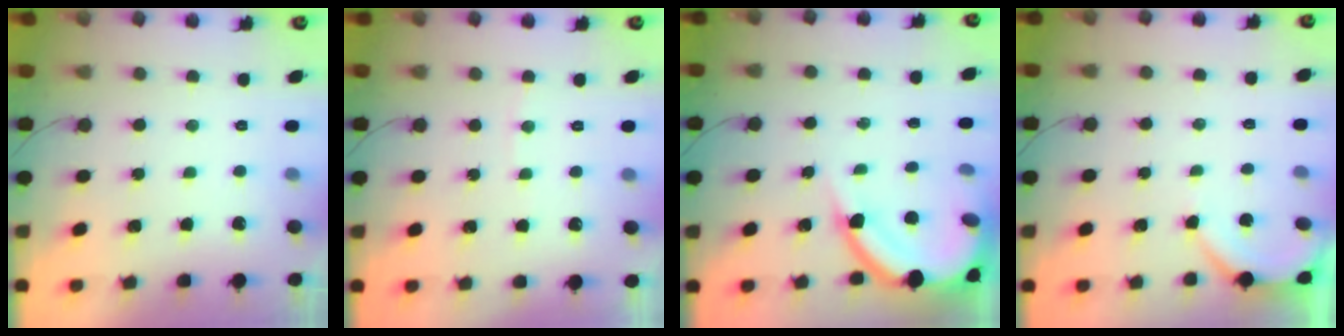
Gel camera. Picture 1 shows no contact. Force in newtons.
{"total": 2.5, "press": 2.5, "slide": 0.3}
{"total": 11.0, "press": 11.0, "slide": 1.0}
{"total": 3.5, "press": 3.5, "slide": 0.5}